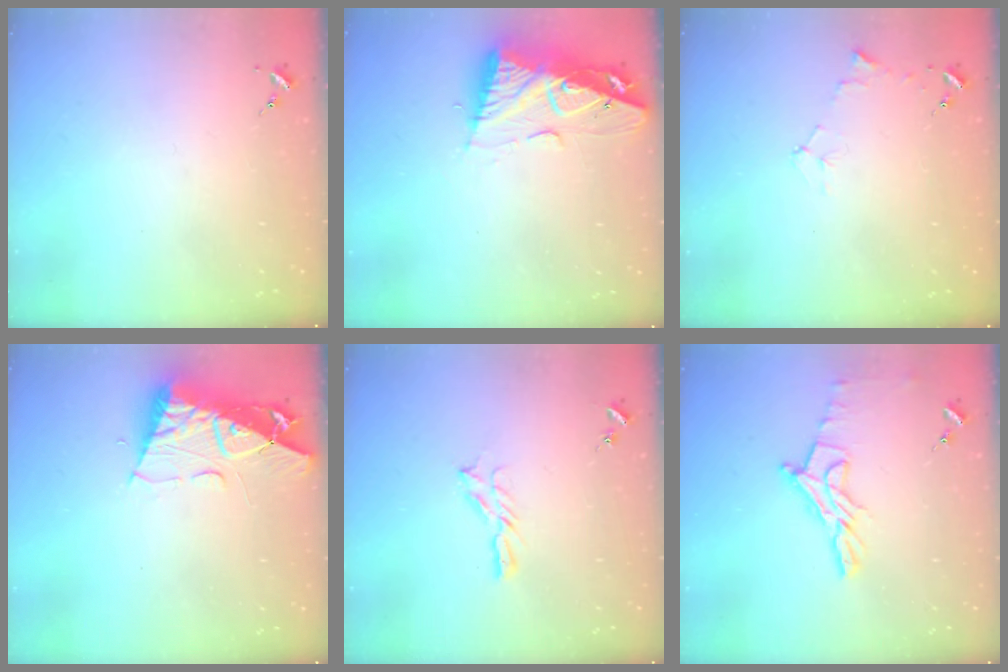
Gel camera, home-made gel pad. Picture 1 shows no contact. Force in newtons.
{"total": 10.8, "press": 10.8, "slide": 1.2}
{"total": 6.2, "press": 6.1, "slide": 0.7}
{"total": 12.0, "press": 11.9, "slide": 1.3}
{"total": 6.2, "press": 6.2, "slide": 0.1}
{"total": 13.3, "press": 13.3, "slide": 1.0}